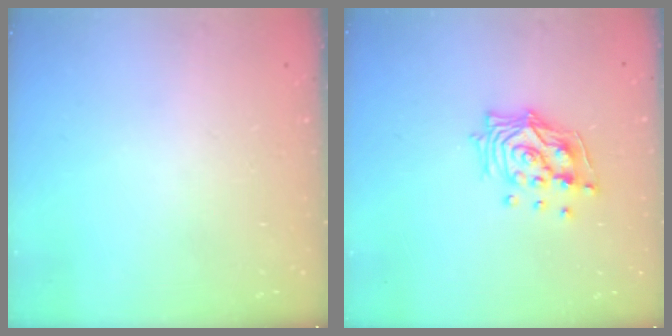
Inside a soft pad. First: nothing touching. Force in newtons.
{"total": 12.9, "press": 12.7, "slide": 2.2}